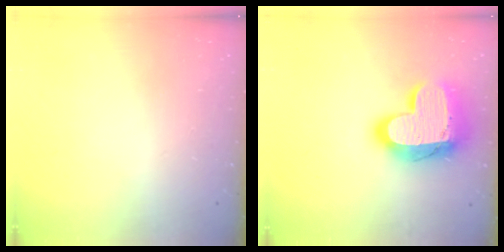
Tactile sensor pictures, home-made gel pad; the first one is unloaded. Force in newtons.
{"total": 20.0, "press": 20.0, "slide": 1.6}